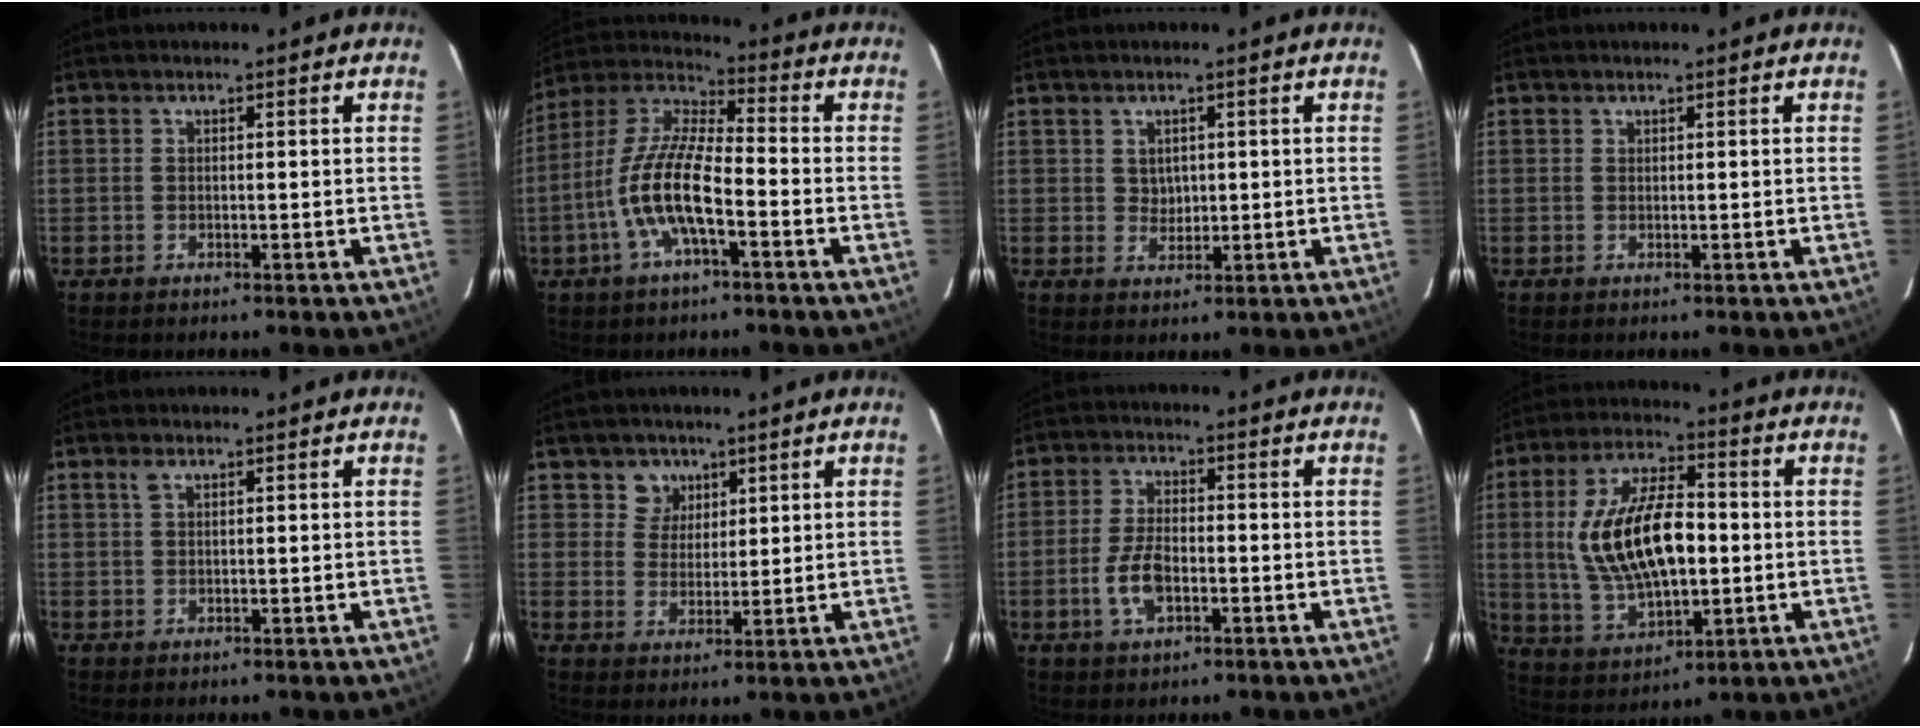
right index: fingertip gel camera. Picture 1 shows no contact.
{"total": 12.8, "force": [-4.7, 3.6, 11.3], "torque": [-0.235, 0.001, -0.094]}
{"total": 2.5, "force": [0.6, 2.3, 0.8], "torque": [-0.009, 0.004, 0.013]}
{"total": 0.0}
{"total": 1.1, "force": [0.7, 0.5, 0.8], "torque": [-0.017, 0.003, 0.012]}
{"total": 4.4, "force": [2.4, 3.7, 0.3], "torque": [0.005, 0.007, 0.043]}
{"total": 6.8, "force": [-2.2, 3.4, 5.4], "torque": [-0.116, 0.001, -0.040]}
{"total": 17.9, "force": [0.1, 8.6, 15.7], "torque": [-0.309, 0.006, 0.017]}